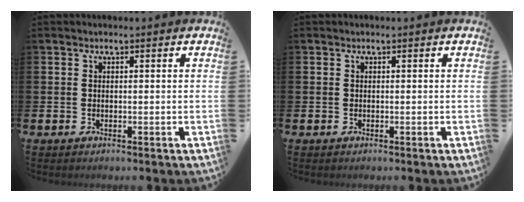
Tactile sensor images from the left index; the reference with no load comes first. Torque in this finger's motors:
{"motor_torque": [0.00, 0.00, 0.00, 0.01]}